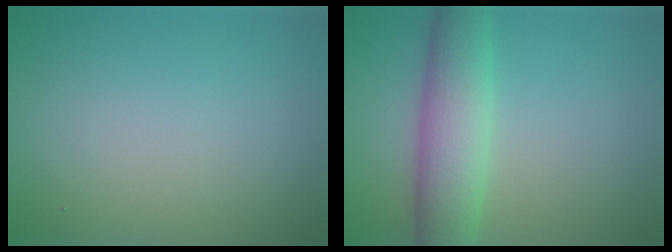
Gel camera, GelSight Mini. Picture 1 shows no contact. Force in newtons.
{"total": 5.8, "press": 5.8, "slide": 0.2}